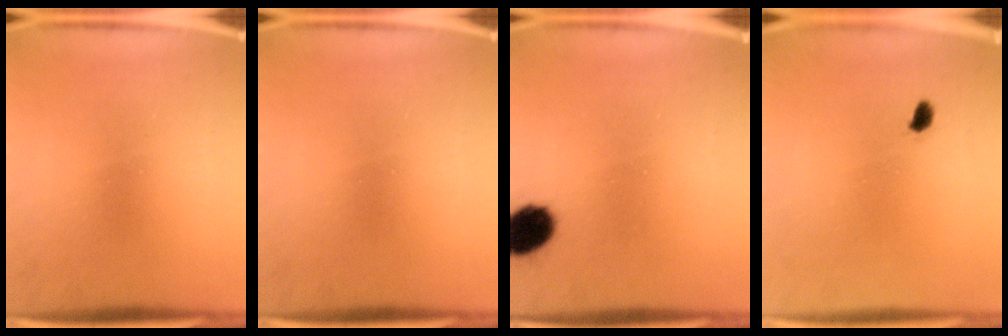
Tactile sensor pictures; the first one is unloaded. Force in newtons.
{"total": 0.0}
{"total": 8.2}
{"total": 1.4}